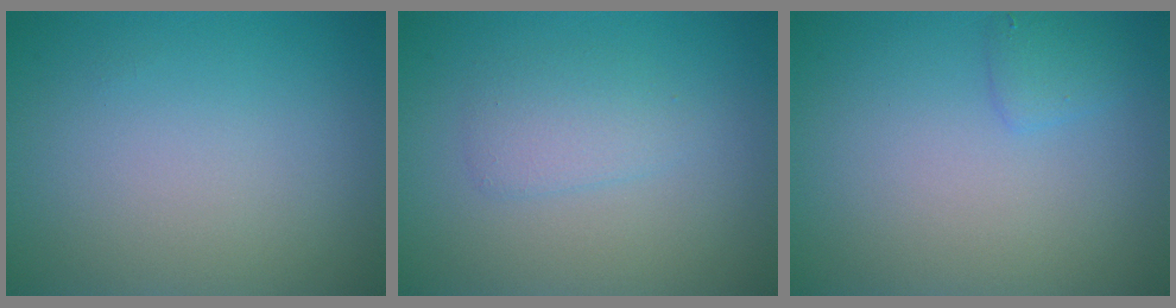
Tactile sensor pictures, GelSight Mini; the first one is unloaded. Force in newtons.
{"total": 1.9, "press": 1.9, "slide": 0.0}
{"total": 1.2, "press": 1.2, "slide": 0.1}